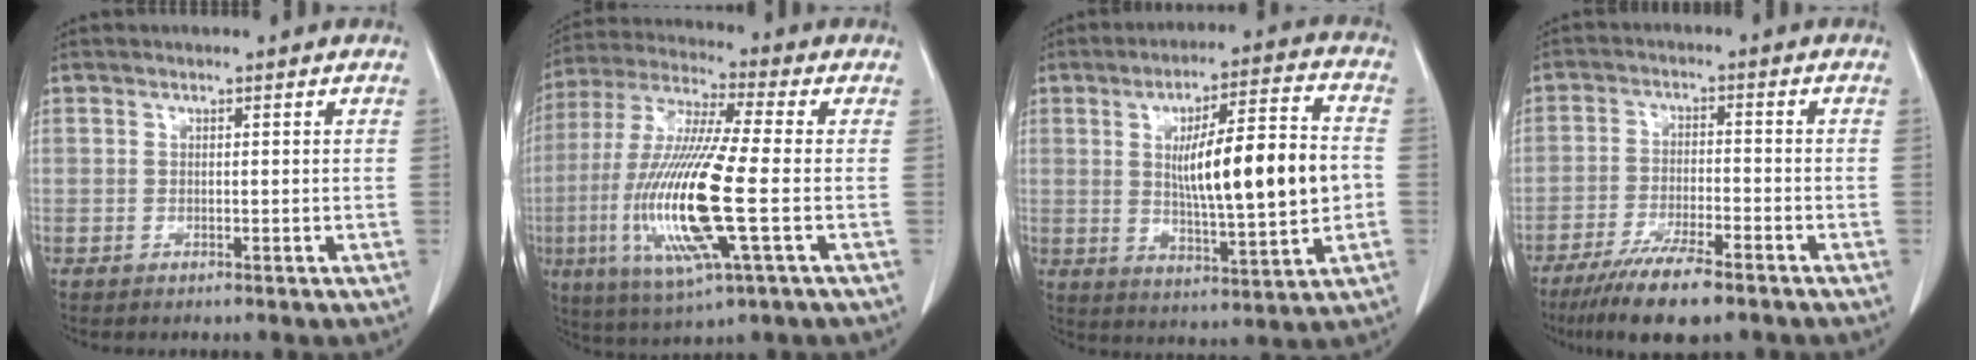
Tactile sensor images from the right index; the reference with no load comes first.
{"total": 17.7, "force": [-3.4, 1.4, 17.4], "torque": [-0.368, -0.016, -0.063]}
{"total": 15.9, "force": [0.3, 2.2, 15.8], "torque": [-0.251, 0.008, 0.007]}
{"total": 9.5, "force": [-6.9, 1.5, 6.4], "torque": [-0.111, -0.021, -0.117]}